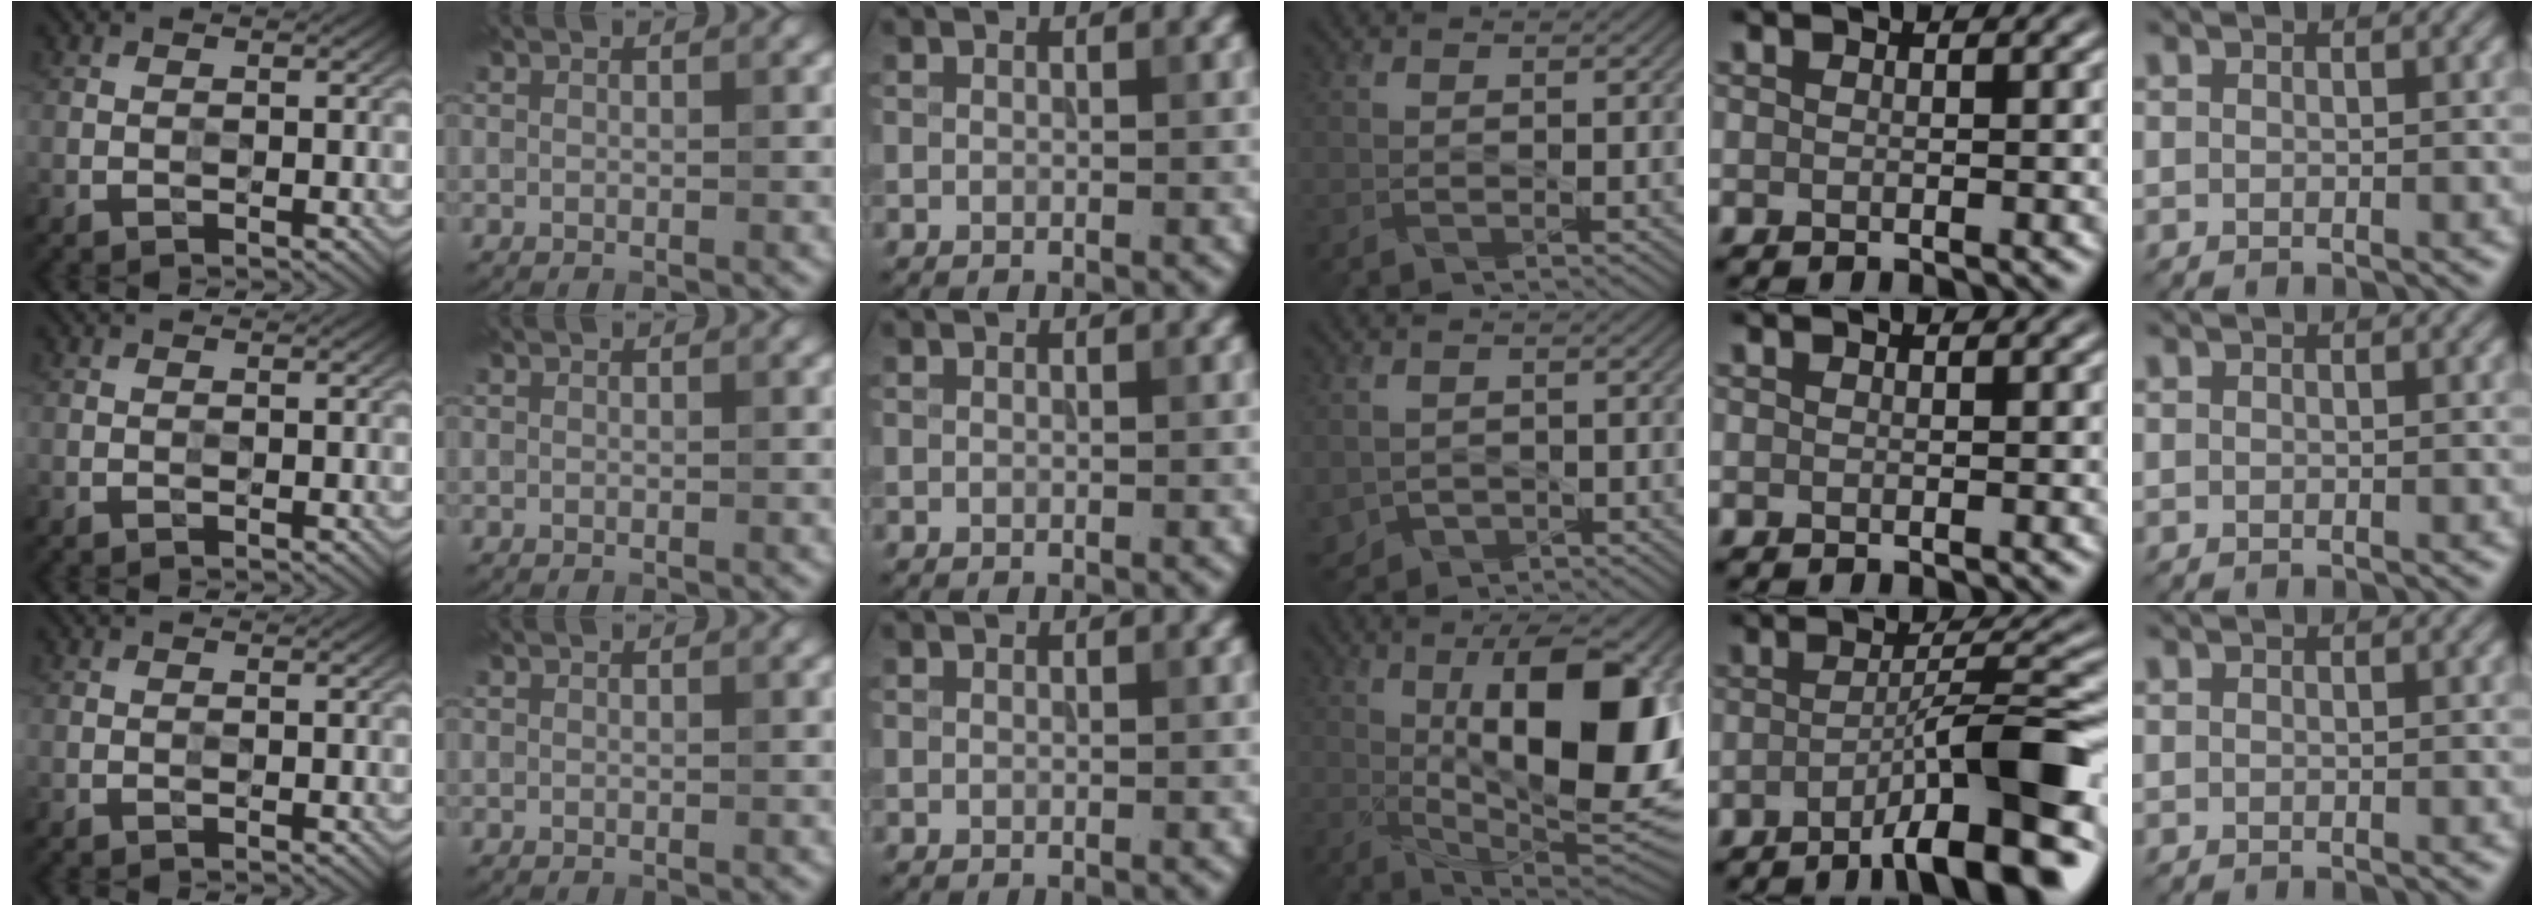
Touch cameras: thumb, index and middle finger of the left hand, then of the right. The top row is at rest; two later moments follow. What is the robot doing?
{"motion": "press", "object": "stopwatch"}